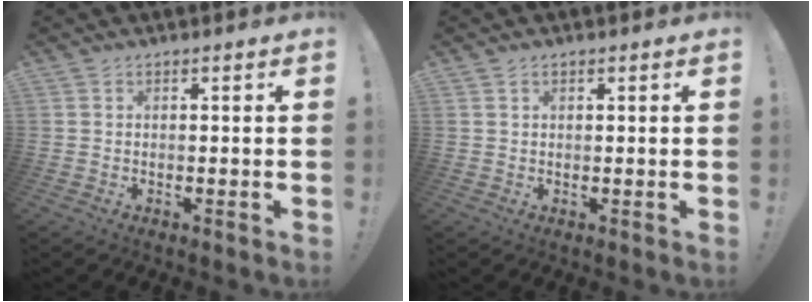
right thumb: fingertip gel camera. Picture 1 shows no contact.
{"total": 0.8, "force": [0.5, 0.6, 0.2], "torque": [-0.003, 0.000, 0.008]}